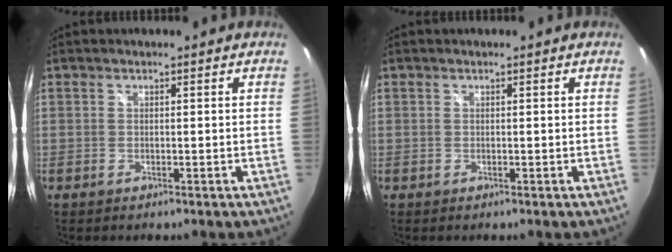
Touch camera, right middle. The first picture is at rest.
{"total": 0.0}